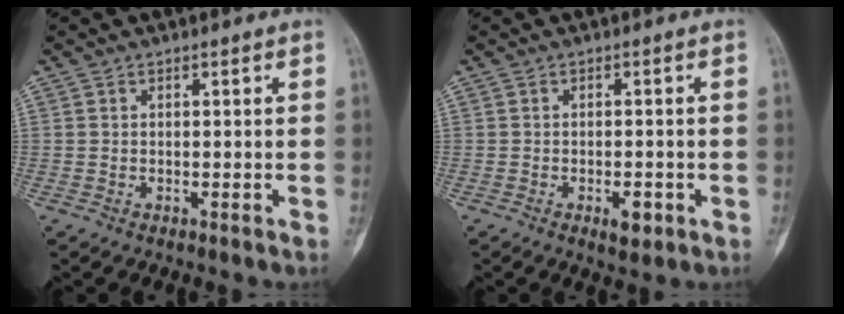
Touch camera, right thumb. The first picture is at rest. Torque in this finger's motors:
{"motor_torque": [0.39, 0.21, 0.30, -0.30, 0.04]}